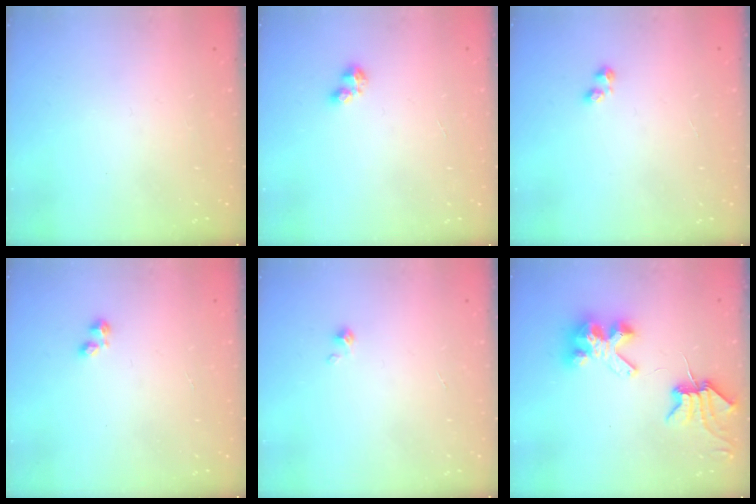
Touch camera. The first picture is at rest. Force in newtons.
{"total": 2.4, "press": 2.4, "slide": 0.4}
{"total": 1.9, "press": 1.8, "slide": 0.5}
{"total": 1.7, "press": 1.7, "slide": 0.5}
{"total": 0.0}
{"total": 7.8, "press": 7.7, "slide": 1.0}